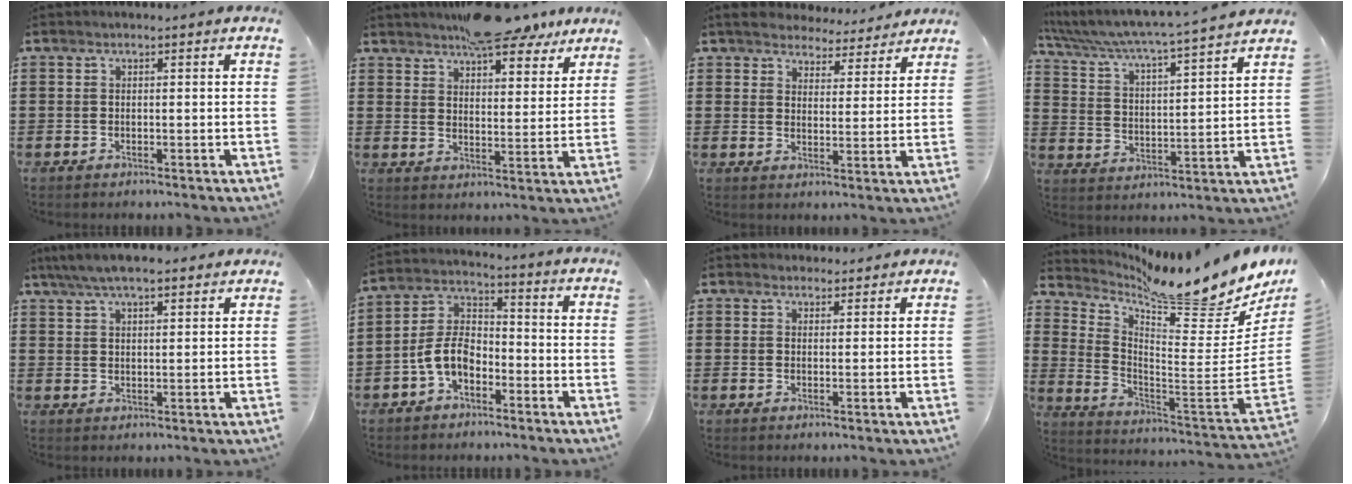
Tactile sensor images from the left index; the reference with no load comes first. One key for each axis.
{"total": 8.8, "fx": 7.7, "fy": 2.2, "fz": 3.6, "tx": -0.068, "ty": -0.024, "tz": 0.141}
{"total": 5.3, "fx": 5.2, "fy": 0.9, "fz": 0.5, "tx": -0.027, "ty": -0.030, "tz": 0.092}
{"total": 4.9, "fx": 4.5, "fy": -0.7, "fz": 1.9, "tx": -0.061, "ty": -0.041, "tz": 0.066}
{"total": 5.5, "fx": 4.6, "fy": 1.1, "fz": 2.8, "tx": -0.064, "ty": -0.004, "tz": 0.084}
{"total": 6.5, "fx": -3.4, "fy": 3.7, "fz": 4.1, "tx": -0.108, "ty": 0.005, "tz": -0.076}
{"total": 2.3, "fx": 2.2, "fy": 0.8, "fz": 0.0, "tx": -0.006, "ty": 0.002, "tz": 0.043}
{"total": 11.3, "fx": 9.9, "fy": 1.5, "fz": 5.2, "tx": -0.094, "ty": -0.097, "tz": 0.158}